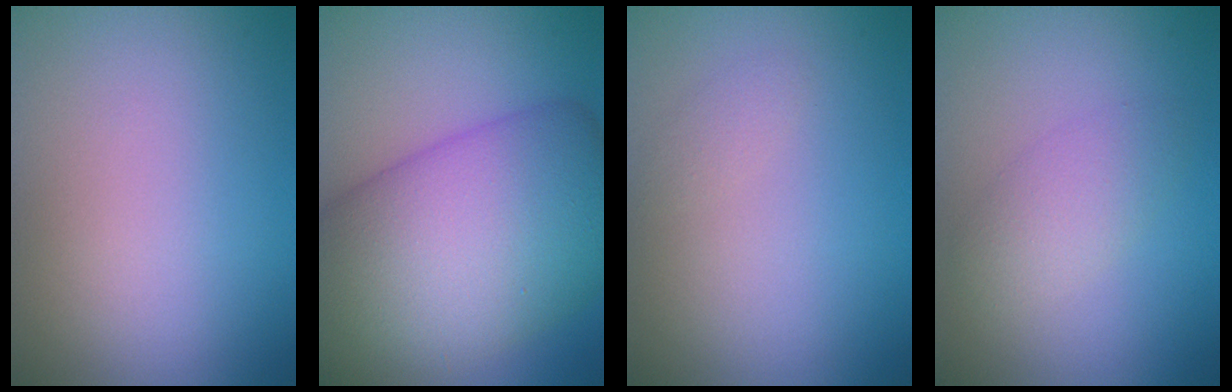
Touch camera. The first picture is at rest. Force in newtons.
{"total": 14.6, "press": 14.6, "slide": 0.6}
{"total": 0.7, "press": 0.7, "slide": 0.0}
{"total": 2.4, "press": 2.4, "slide": 0.1}